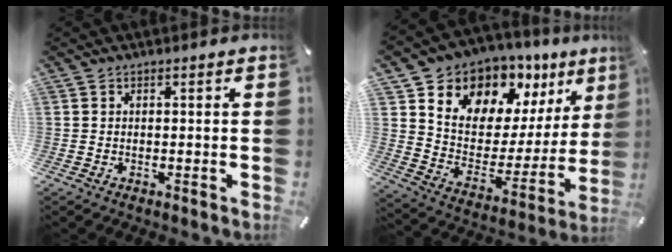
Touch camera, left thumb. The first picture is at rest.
{"total": 10.9, "force": [8.6, 6.7, 0.1], "torque": [-0.011, -0.106, 0.152]}